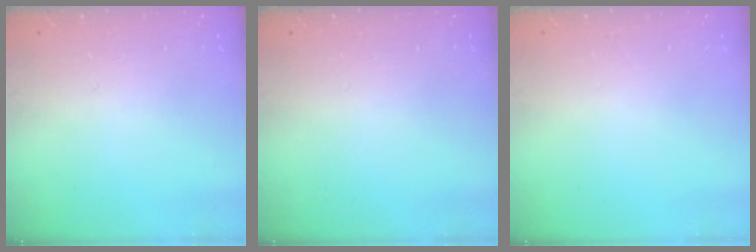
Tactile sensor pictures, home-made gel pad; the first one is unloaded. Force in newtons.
{"total": 0.0}
{"total": 0.0}